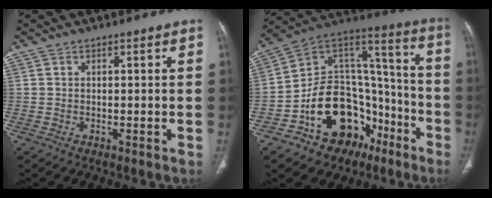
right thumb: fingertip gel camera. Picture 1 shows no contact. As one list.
[{"total": 24.8, "force": [-11.4, 17.2, 13.9], "torque": [-0.168, 0.113, -0.170]}]